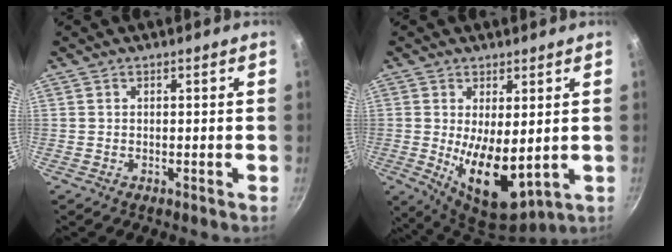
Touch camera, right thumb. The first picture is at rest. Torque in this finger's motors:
{"motor_torque": [-0.23, 1.17, 1.25, -0.23, 0.41]}